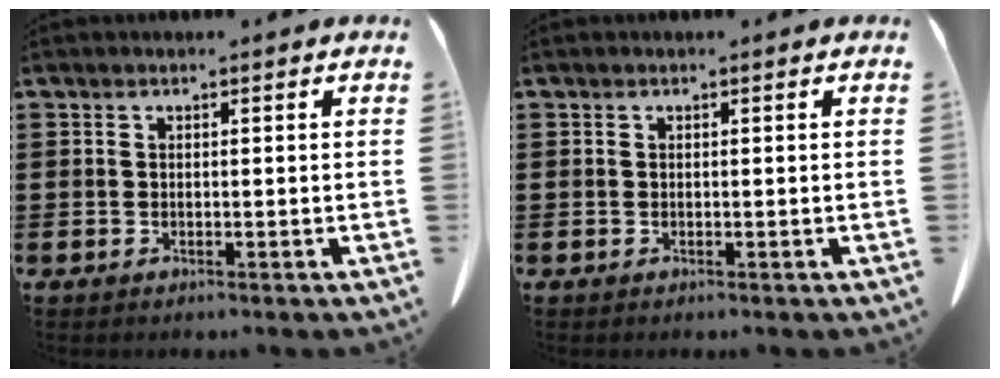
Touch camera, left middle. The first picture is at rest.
{"total": 0.0}